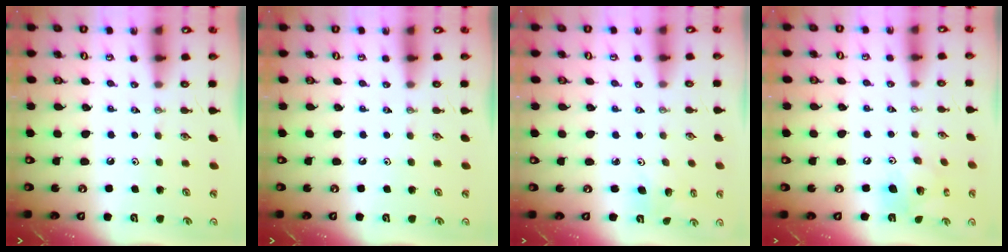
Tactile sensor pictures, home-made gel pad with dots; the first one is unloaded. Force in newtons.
{"total": 0.0}
{"total": 4.7, "press": 4.3, "slide": 1.9}
{"total": 12.5, "press": 12.4, "slide": 1.4}